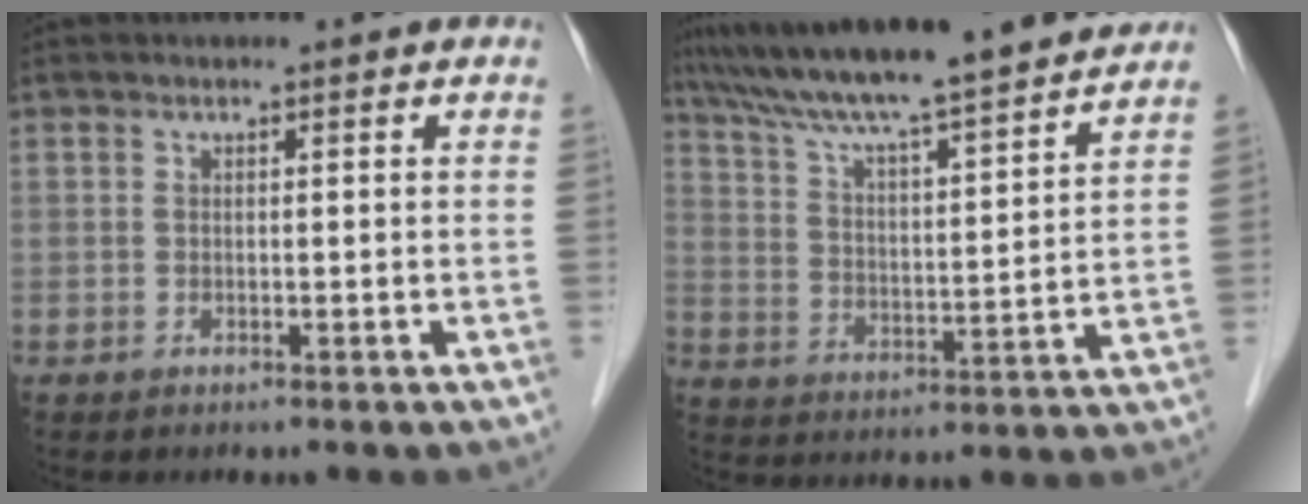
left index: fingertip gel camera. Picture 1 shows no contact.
{"total": 18.9, "force": [16.8, 0.3, 8.6], "torque": [-0.144, 0.007, 0.256]}